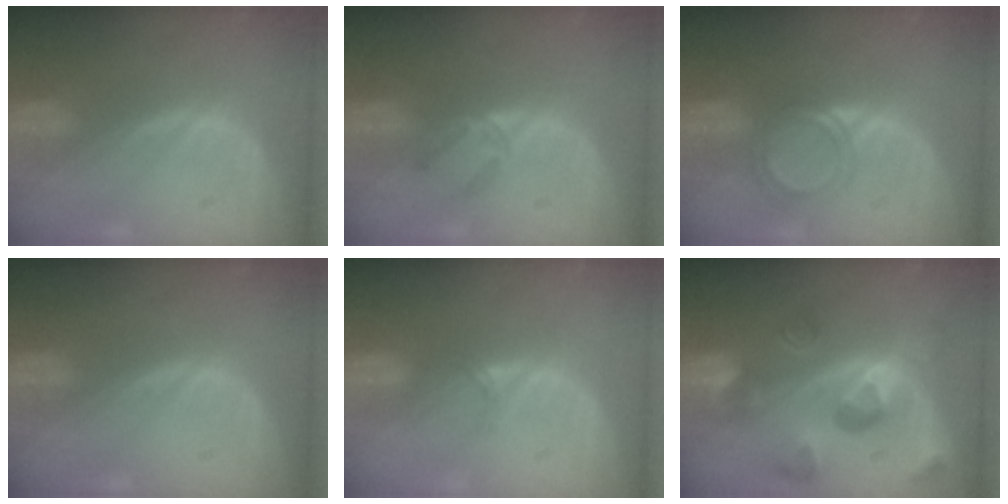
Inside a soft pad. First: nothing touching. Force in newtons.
{"total": 2.7, "press": 2.5, "slide": 1.0}
{"total": 3.7, "press": 3.6, "slide": 0.3}
{"total": 0.0}
{"total": 1.9, "press": 1.5, "slide": 1.2}
{"total": 10.2, "press": 9.0, "slide": 4.8}